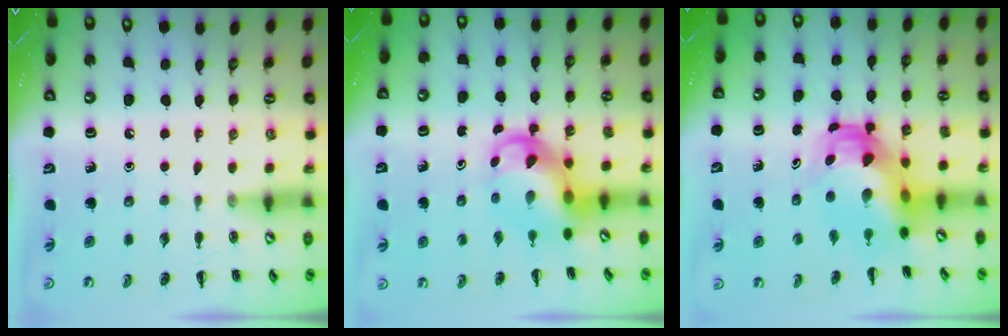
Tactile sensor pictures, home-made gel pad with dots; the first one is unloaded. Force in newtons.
{"total": 6.2, "press": 5.9, "slide": 1.9}
{"total": 7.2, "press": 6.9, "slide": 2.2}